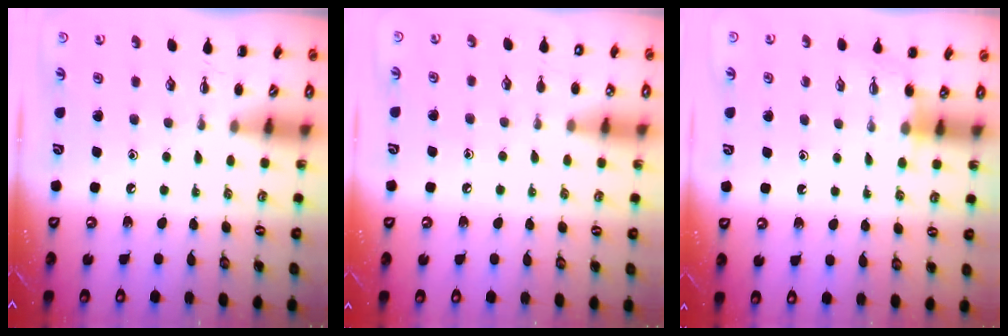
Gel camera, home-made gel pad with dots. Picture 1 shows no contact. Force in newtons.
{"total": 6.7, "press": 6.4, "slide": 2.0}
{"total": 2.6, "press": 2.5, "slide": 0.9}